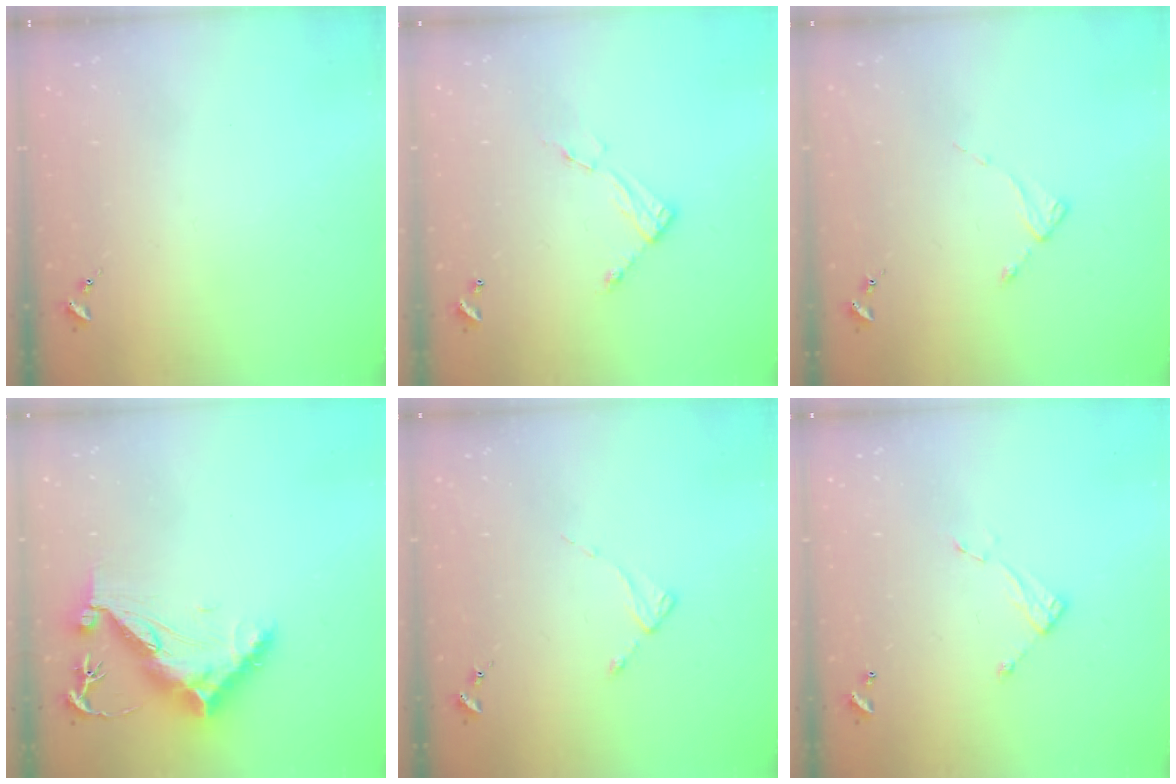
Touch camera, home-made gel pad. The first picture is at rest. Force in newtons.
{"total": 7.5, "press": 7.5, "slide": 0.3}
{"total": 1.9, "press": 1.8, "slide": 0.3}
{"total": 14.3, "press": 14.3, "slide": 0.8}
{"total": 2.0, "press": 2.0, "slide": 0.3}
{"total": 6.1, "press": 6.1, "slide": 0.2}